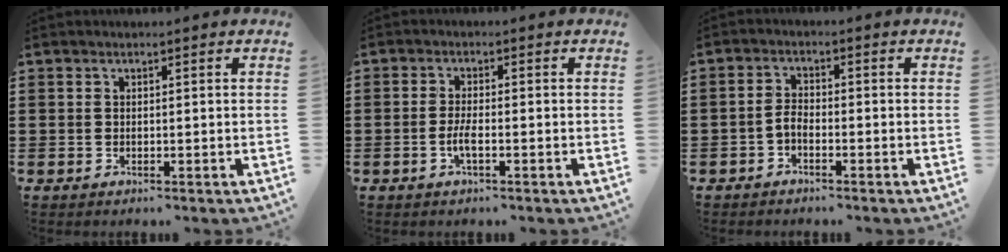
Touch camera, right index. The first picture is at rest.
{"total": 2.5, "force": [-0.9, 0.4, 2.3], "torque": [-0.054, -0.004, -0.021]}
{"total": 2.1, "force": [-1.4, 0.7, 1.4], "torque": [-0.036, 0.002, -0.030]}